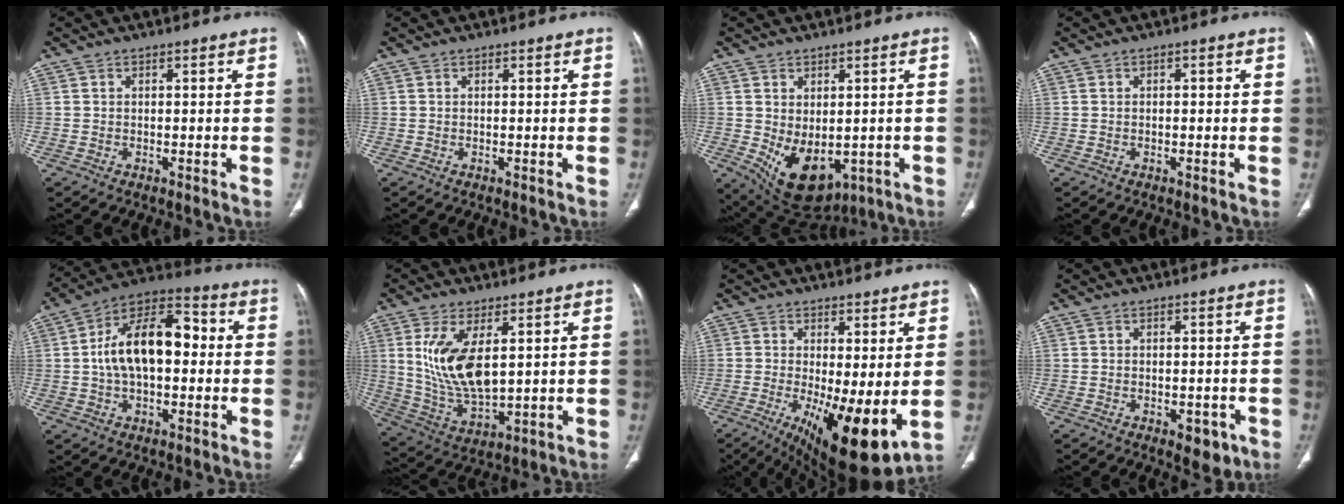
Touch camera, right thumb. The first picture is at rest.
{"total": 0.0}
{"total": 11.3, "force": [-2.3, 7.1, 8.5], "torque": [-0.118, -0.006, -0.004]}
{"total": 0.6, "force": [0.1, 0.3, 0.6], "torque": [-0.006, 0.001, 0.001]}
{"total": 16.6, "force": [0.8, 9.5, 13.6], "torque": [-0.216, 0.039, 0.004]}
{"total": 13.1, "force": [3.4, 6.0, 11.2], "torque": [-0.221, -0.022, 0.083]}
{"total": 14.2, "force": [-2.1, 4.5, 13.3], "torque": [-0.212, -0.030, -0.016]}
{"total": 4.4, "force": [-2.0, 2.5, 3.1], "torque": [-0.019, 0.006, -0.019]}